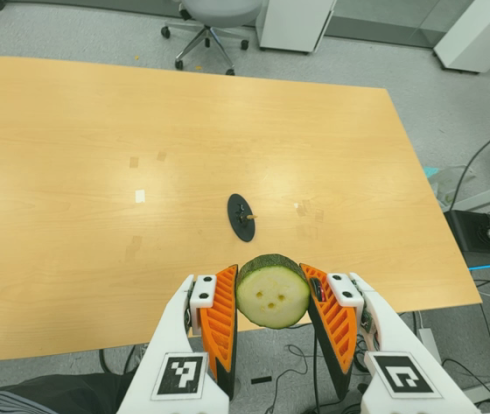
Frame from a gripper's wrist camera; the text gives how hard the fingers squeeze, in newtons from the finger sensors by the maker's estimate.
{"total": 7.5, "left": 6.8, "right": 8.1}